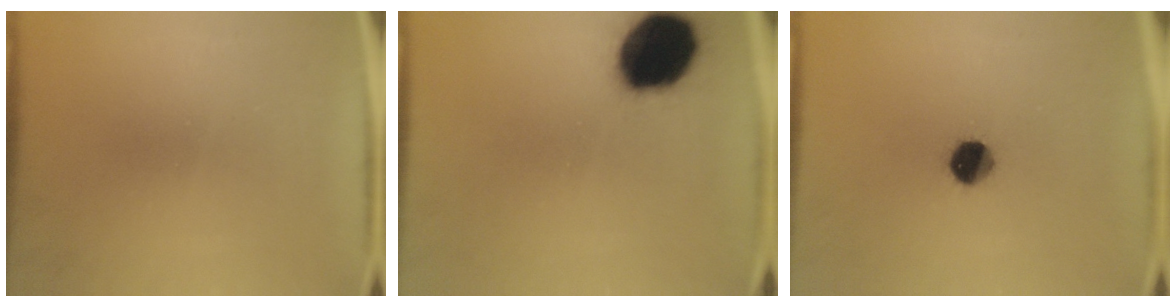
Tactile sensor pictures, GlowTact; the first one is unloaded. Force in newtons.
{"total": 19.2}
{"total": 6.7}